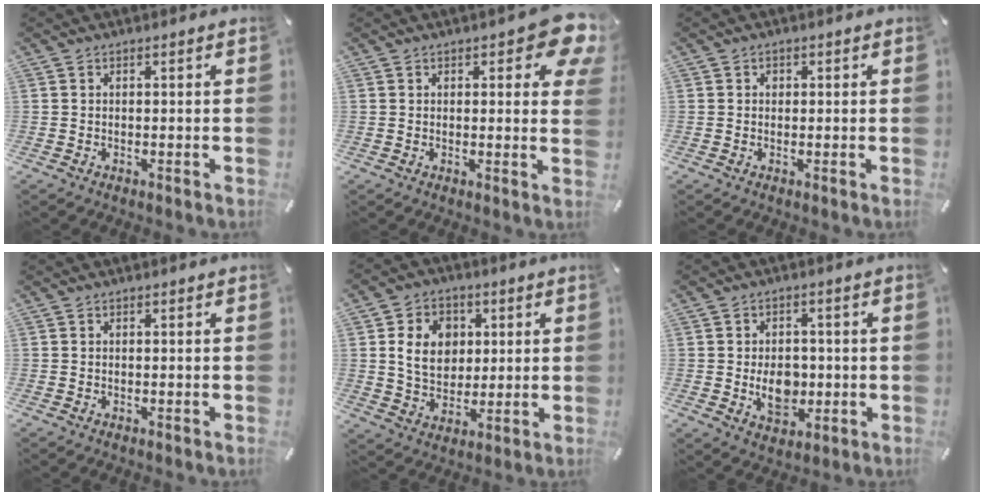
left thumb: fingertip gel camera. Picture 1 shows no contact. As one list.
[{"total": 8.5, "force": [4.2, 3.7, 6.4], "torque": [-0.075, -0.023, 0.069]}, {"total": 0.8, "force": [0.1, 0.8, 0.2], "torque": [0.001, -0.001, -0.001]}, {"total": 0.0}, {"total": 10.3, "force": [2.1, 8.5, 5.3], "torque": [-0.100, 0.009, 0.039]}, {"total": 7.7, "force": [-0.9, 5.8, 4.9], "torque": [-0.087, -0.006, -0.017]}]